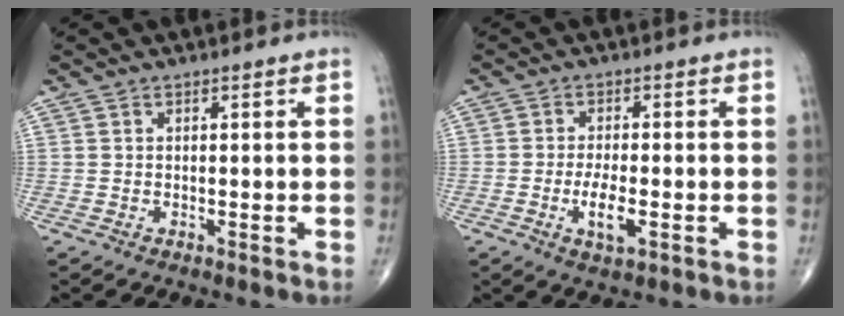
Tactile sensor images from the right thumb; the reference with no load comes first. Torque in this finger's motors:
{"motor_torque": [3.75, 1.23, 1.42, -1.35, 0.53]}